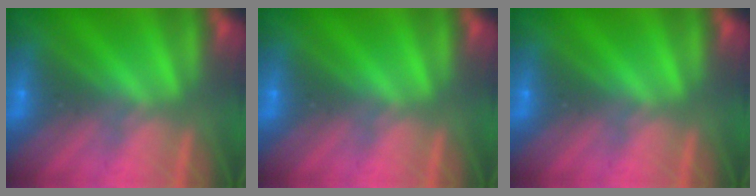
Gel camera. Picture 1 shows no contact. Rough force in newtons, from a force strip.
{"total": 0.0}
{"total": 0.0}